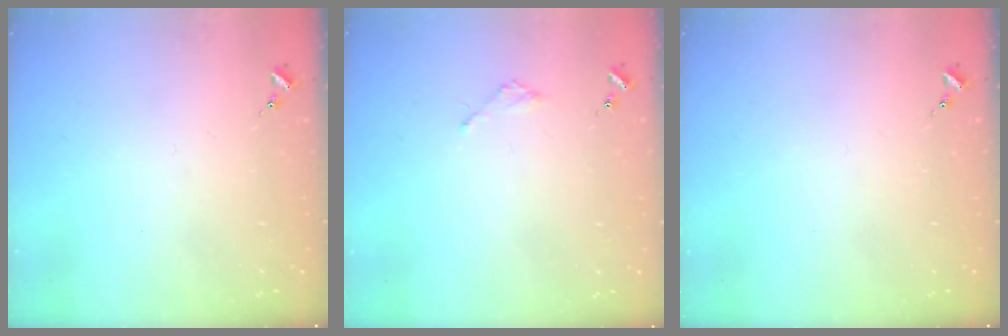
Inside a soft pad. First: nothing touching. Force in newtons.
{"total": 1.8, "press": 1.8, "slide": 0.2}
{"total": 0.0}